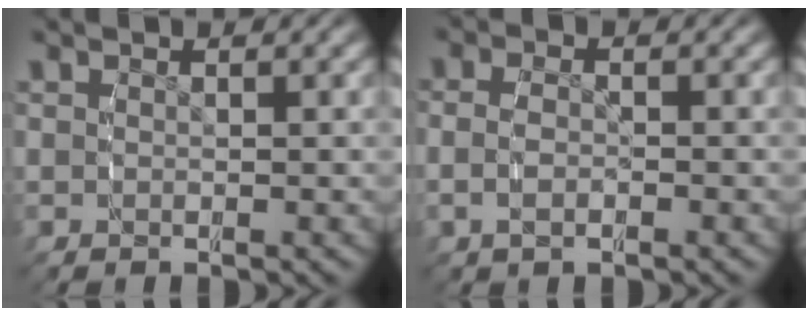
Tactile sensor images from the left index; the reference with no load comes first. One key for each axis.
{"total": 2.1, "fx": -0.6, "fy": 1.1, "fz": 1.7, "tx": -0.041, "ty": -0.006, "tz": -0.008}